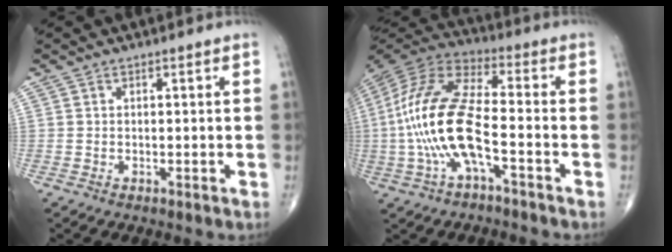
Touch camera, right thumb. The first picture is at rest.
{"total": 17.7, "force": [-3.8, 6.4, 16.1], "torque": [-0.351, 0.039, -0.073]}